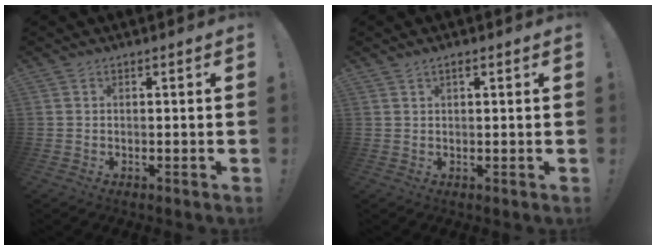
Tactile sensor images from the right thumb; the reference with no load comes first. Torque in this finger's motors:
{"motor_torque": [-0.18, -0.07, -0.04, 0.33, 0.11]}